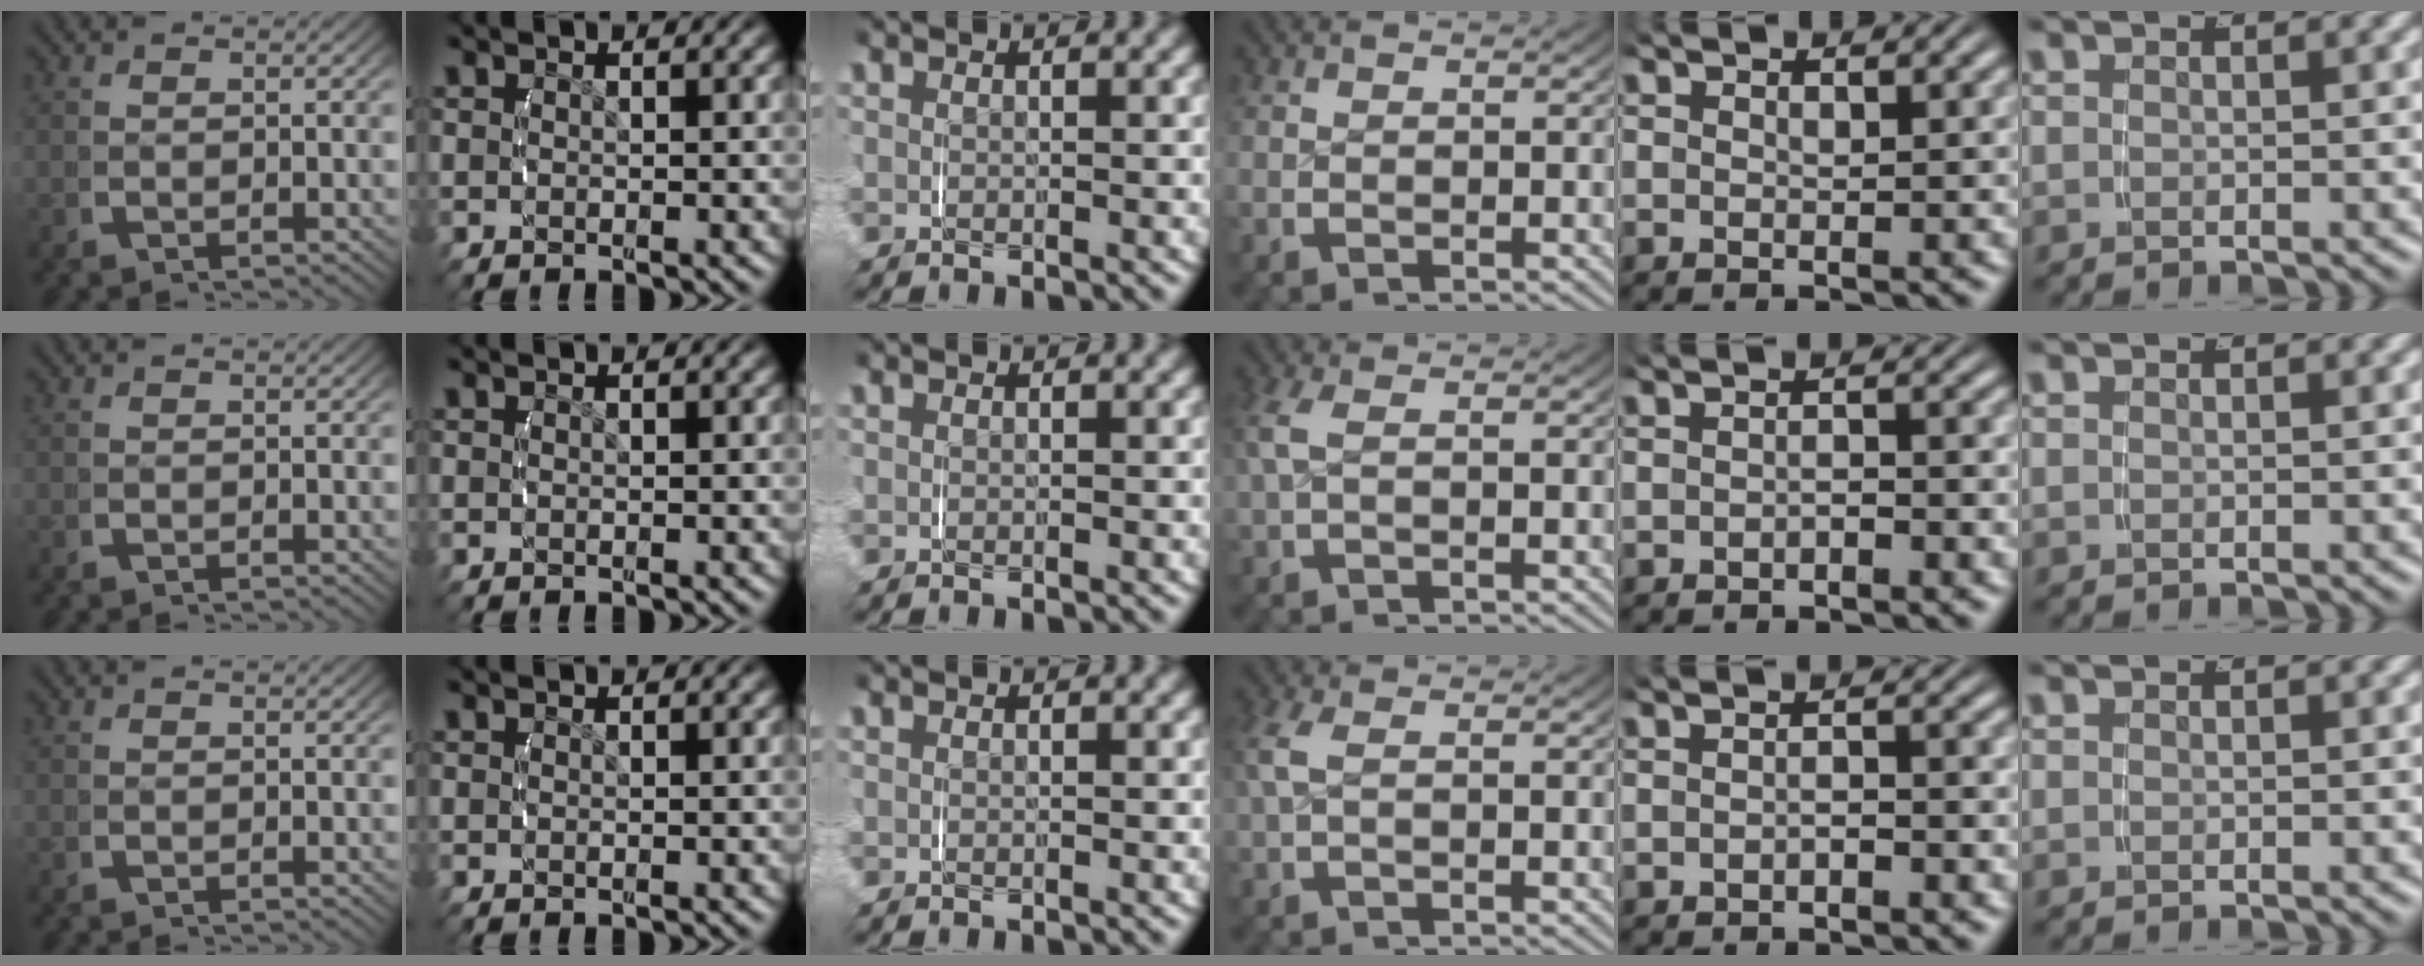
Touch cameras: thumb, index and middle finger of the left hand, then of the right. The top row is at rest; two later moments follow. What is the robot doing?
{"motion": "lift_and_place", "object": "toothpaste"}